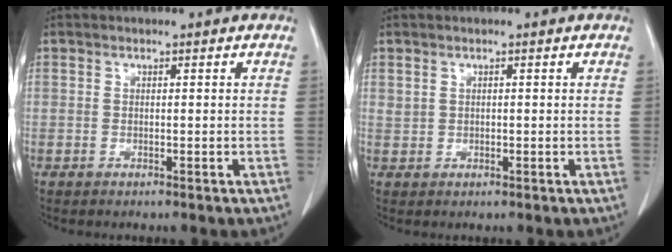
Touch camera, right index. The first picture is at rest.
{"total": 0.8, "force": [0.6, 0.5, 0.3], "torque": [0.000, 0.001, 0.012]}